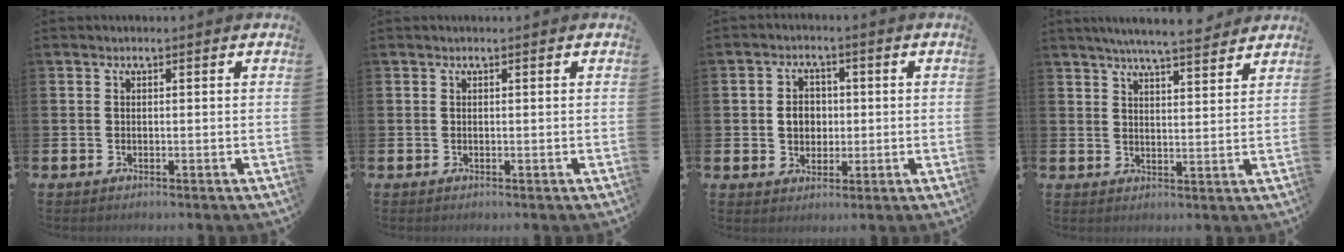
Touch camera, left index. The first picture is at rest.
{"total": 0.0}
{"total": 3.8, "force": [0.3, 3.2, 2.0], "torque": [-0.027, 0.004, -0.004]}
{"total": 5.9, "force": [5.7, -0.1, 1.6], "torque": [-0.044, -0.025, 0.101]}